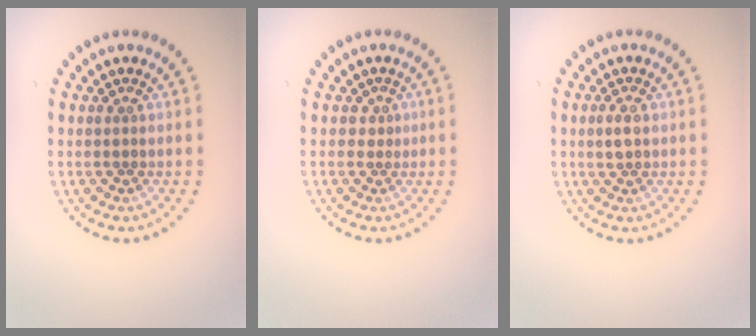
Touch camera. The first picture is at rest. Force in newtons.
{"total": 0.5, "press": 0.2, "slide": 0.5}
{"total": 1.3, "press": 1.3, "slide": 0.1}